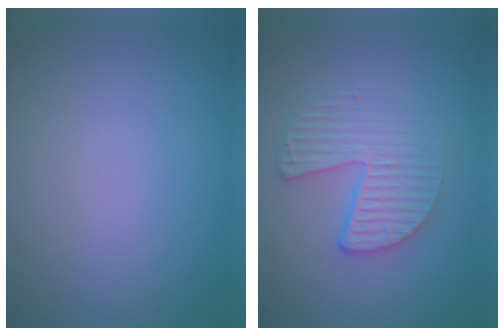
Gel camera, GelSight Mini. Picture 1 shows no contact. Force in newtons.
{"total": 3.4, "press": 2.8, "slide": 1.8}